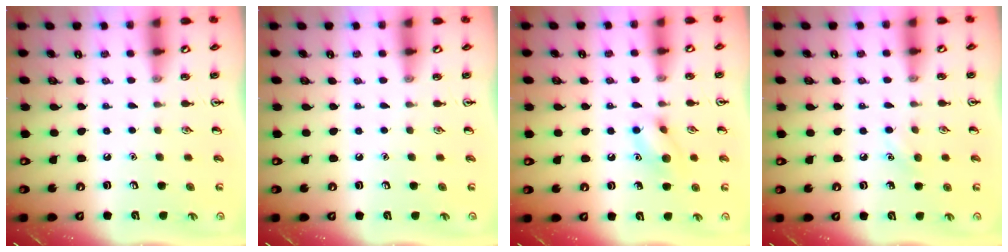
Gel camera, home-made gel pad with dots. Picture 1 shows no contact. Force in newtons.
{"total": 0.0}
{"total": 8.9, "press": 8.9, "slide": 1.1}
{"total": 6.5, "press": 6.2, "slide": 1.9}